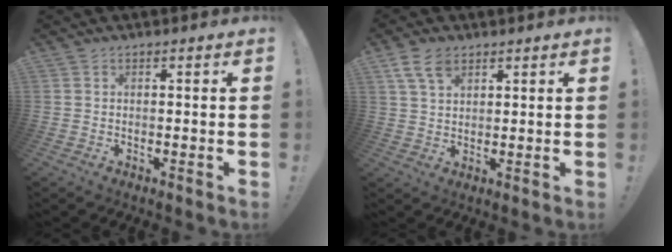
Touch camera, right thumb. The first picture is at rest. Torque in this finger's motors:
{"motor_torque": [-0.49, 0.58, 0.18, 0.02, 0.16]}